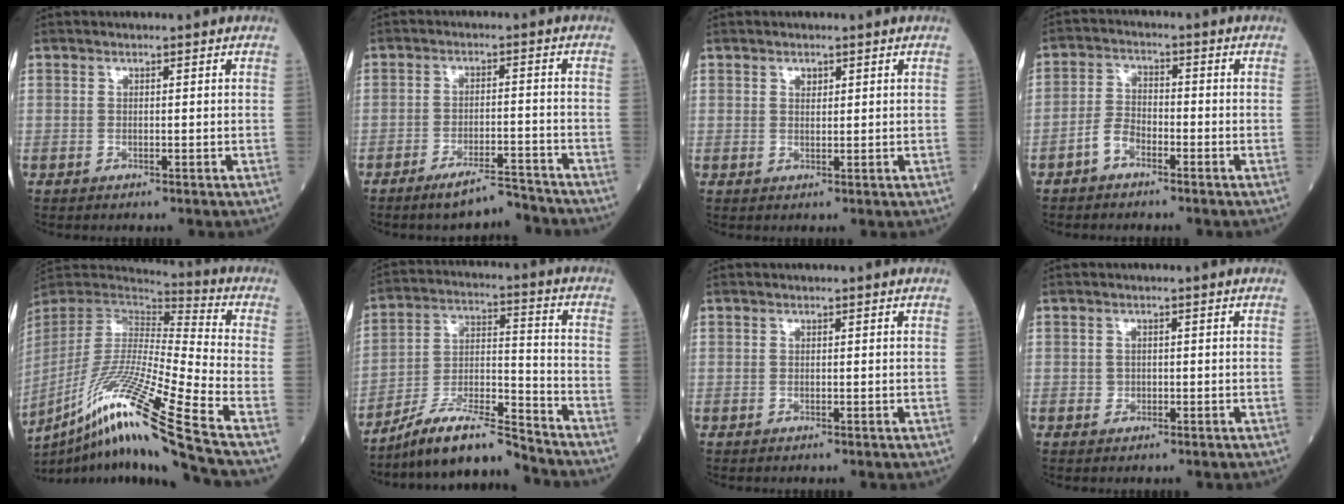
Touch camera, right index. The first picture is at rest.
{"total": 5.7, "force": [-5.3, 0.4, 2.0], "torque": [-0.029, -0.007, -0.093]}
{"total": 1.2, "force": [0.7, 0.7, 0.6], "torque": [-0.008, -0.002, 0.010]}
{"total": 3.7, "force": [-2.4, 1.9, 2.1], "torque": [-0.045, 0.008, -0.049]}
{"total": 24.2, "force": [-14.4, -1.3, 19.5], "torque": [-0.369, -0.044, -0.272]}
{"total": 12.9, "force": [-11.7, 0.7, 5.5], "torque": [-0.098, 0.016, -0.209]}
{"total": 0.0}
{"total": 1.0, "force": [-0.3, 0.9, 0.2], "torque": [-0.001, 0.003, -0.005]}